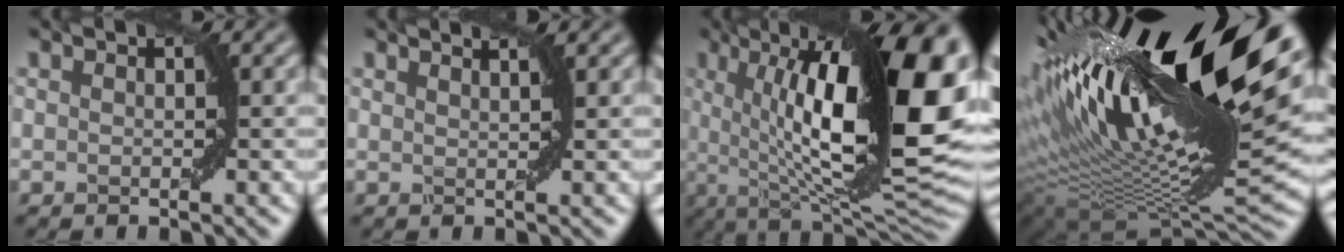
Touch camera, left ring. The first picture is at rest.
{"total": 2.5, "force": [2.0, 0.7, 1.4], "torque": [0.006, 0.004, 0.002]}
{"total": 18.8, "force": [3.4, 5.6, 17.6], "torque": [-0.239, 0.008, 0.061]}
{"total": 19.7, "force": [7.5, 6.5, 17.0], "torque": [-0.307, 0.014, 0.135]}